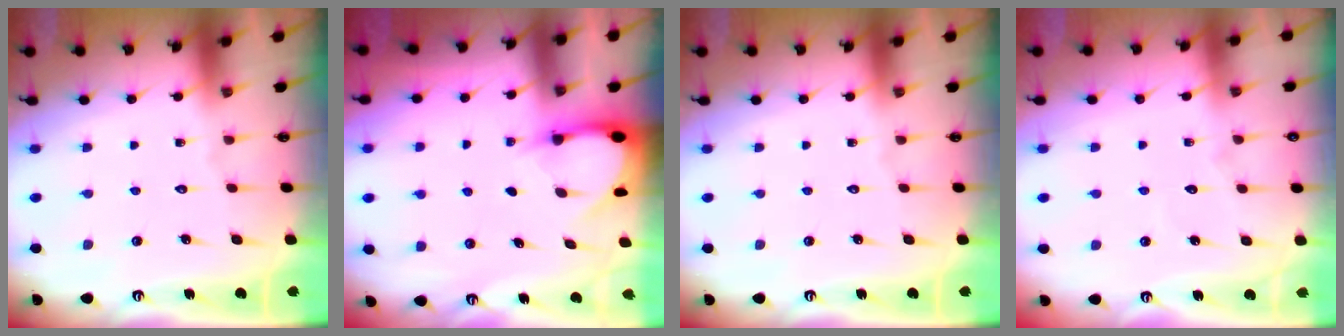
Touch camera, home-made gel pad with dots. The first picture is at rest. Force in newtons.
{"total": 2.9, "press": 2.9, "slide": 0.3}
{"total": 0.0}
{"total": 3.0, "press": 3.0, "slide": 0.3}